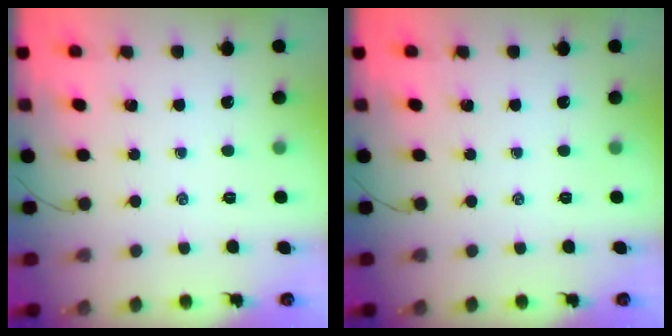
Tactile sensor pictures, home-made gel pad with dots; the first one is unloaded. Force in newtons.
{"total": 0.0}